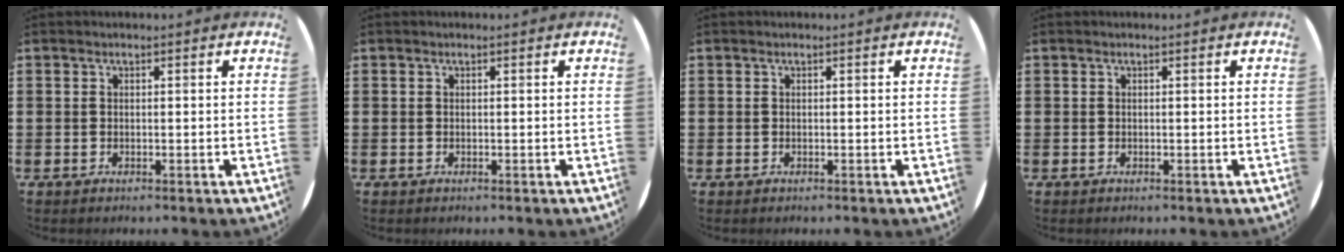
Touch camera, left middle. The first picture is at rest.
{"total": 0.0}
{"total": 0.0}
{"total": 0.0}